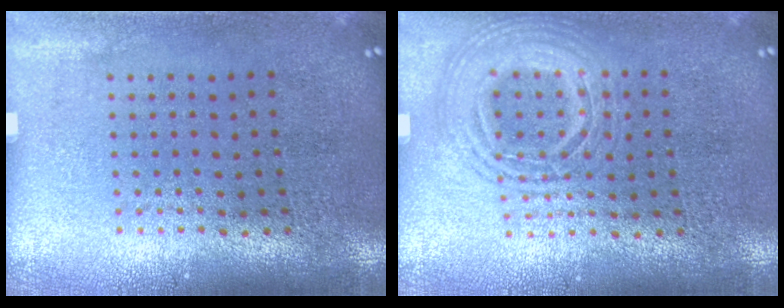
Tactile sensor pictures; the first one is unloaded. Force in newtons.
{"total": 1.6, "press": 1.6, "slide": 0.2}